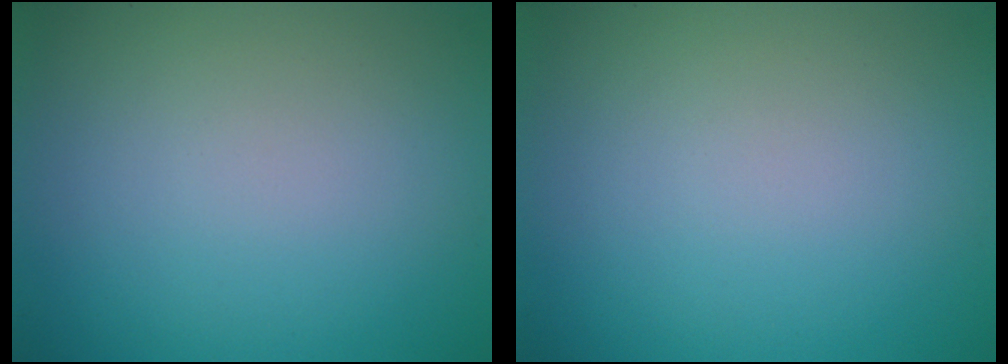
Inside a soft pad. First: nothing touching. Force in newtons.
{"total": 0.0}